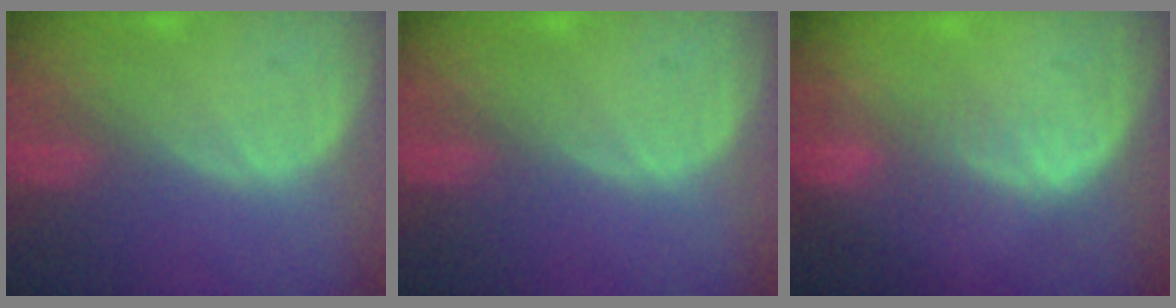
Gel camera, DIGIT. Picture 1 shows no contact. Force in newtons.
{"total": 0.0}
{"total": 2.7, "press": 2.3, "slide": 1.5}